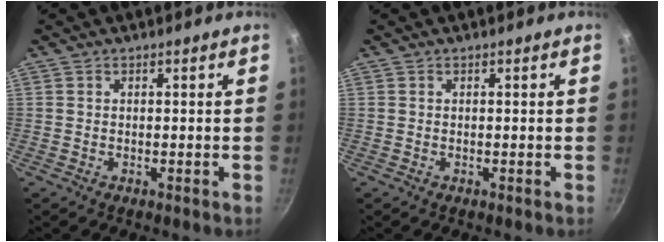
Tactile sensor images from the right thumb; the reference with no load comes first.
{"total": 0.0}